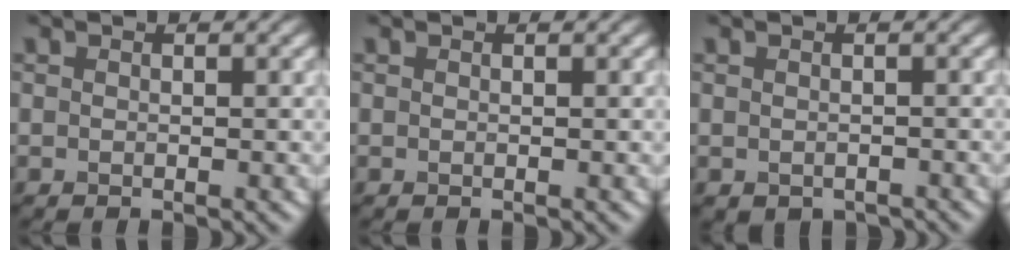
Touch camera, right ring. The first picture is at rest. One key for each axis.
{"total": 0.0}
{"total": 1.5, "fx": -1.2, "fy": 0.8, "fz": 0.5, "tx": -0.006, "ty": -0.009, "tz": -0.016}